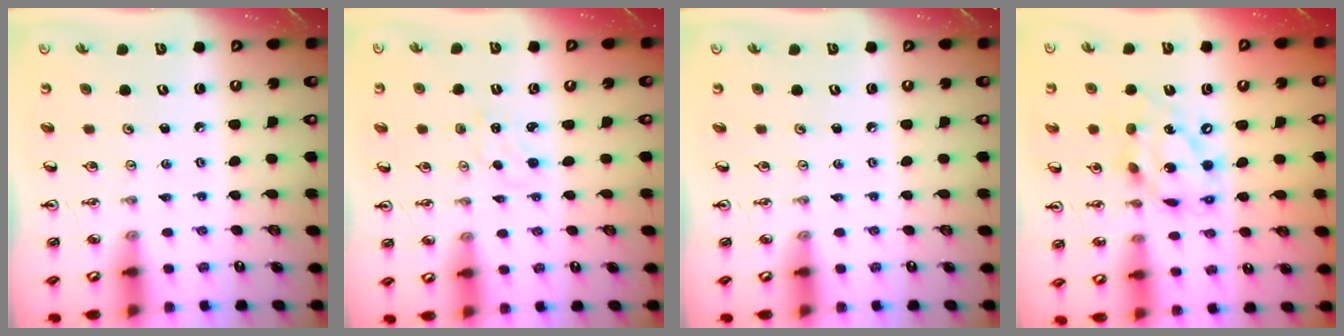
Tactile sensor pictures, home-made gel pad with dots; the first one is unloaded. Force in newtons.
{"total": 0.5, "press": 0.5, "slide": 0.1}
{"total": 0.0}
{"total": 14.7, "press": 14.6, "slide": 1.7}